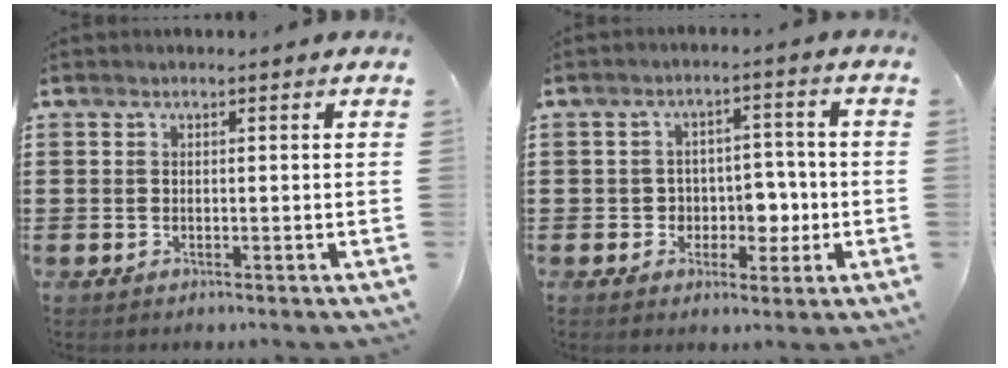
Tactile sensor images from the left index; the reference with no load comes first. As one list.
[{"total": 4.9, "force": [-0.8, 4.3, 2.3], "torque": [-0.042, 0.002, -0.021]}]